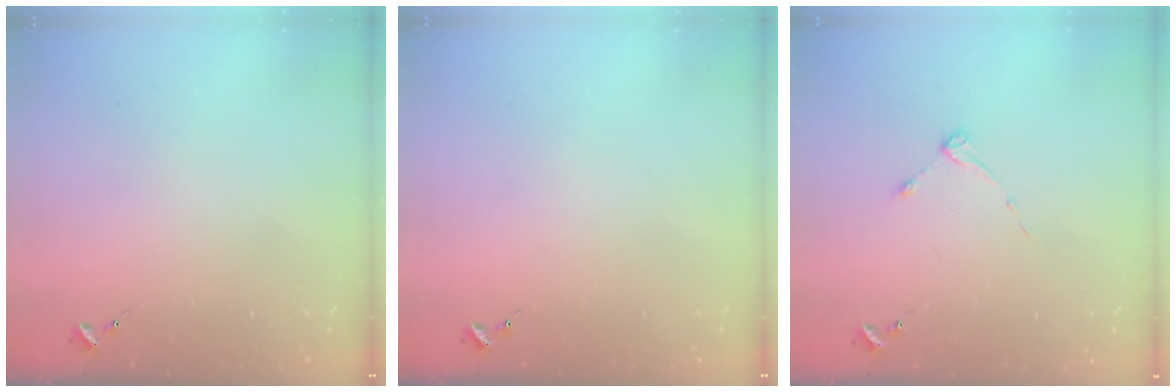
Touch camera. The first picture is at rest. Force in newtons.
{"total": 0.0}
{"total": 3.0, "press": 3.0, "slide": 0.4}